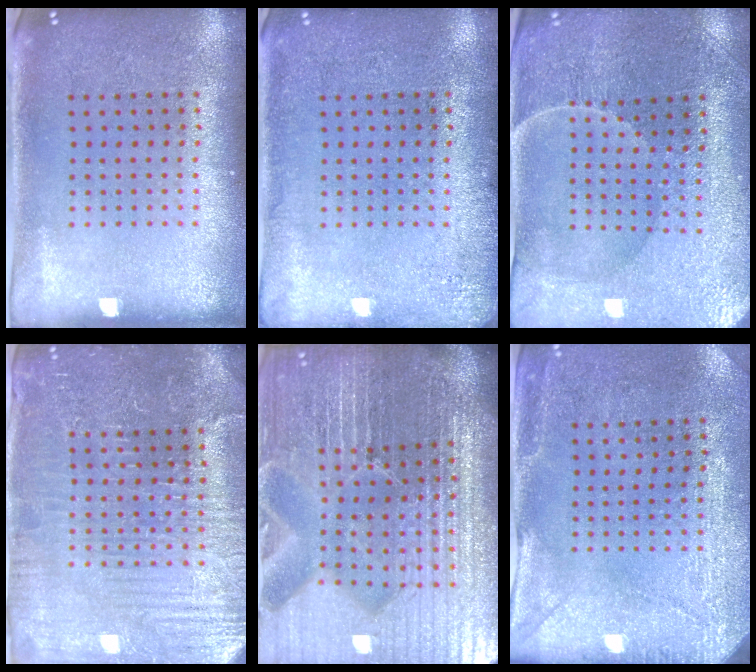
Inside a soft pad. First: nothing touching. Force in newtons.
{"total": 1.8, "press": 1.8, "slide": 0.3}
{"total": 1.5, "press": 1.5, "slide": 0.1}
{"total": 4.3, "press": 4.2, "slide": 1.2}
{"total": 7.2, "press": 6.2, "slide": 3.6}
{"total": 2.9, "press": 2.6, "slide": 1.3}